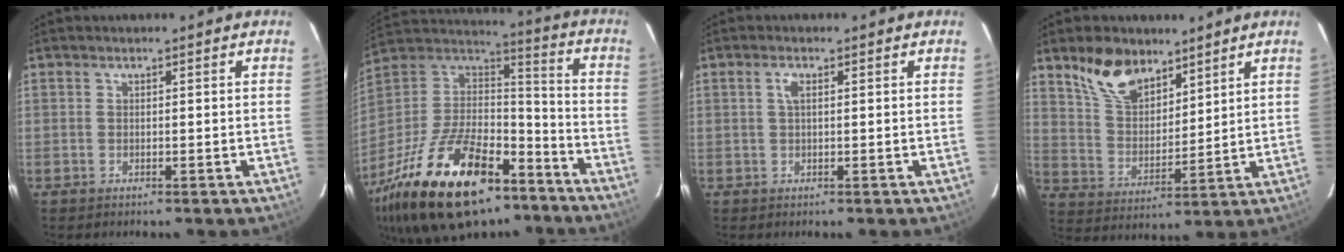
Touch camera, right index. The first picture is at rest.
{"total": 33.0, "force": [-20.7, 14.7, 21.0], "torque": [-0.415, -0.014, -0.324]}
{"total": 1.6, "force": [0.4, 0.6, 1.4], "torque": [-0.030, 0.004, 0.007]}
{"total": 11.3, "force": [8.0, 5.9, 5.4], "torque": [-0.104, 0.016, 0.159]}